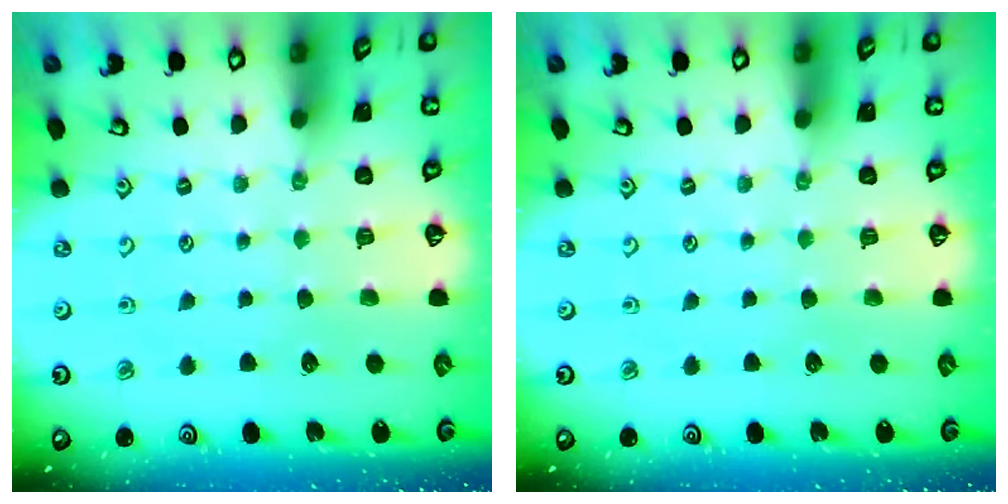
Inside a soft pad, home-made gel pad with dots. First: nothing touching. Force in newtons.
{"total": 0.0}